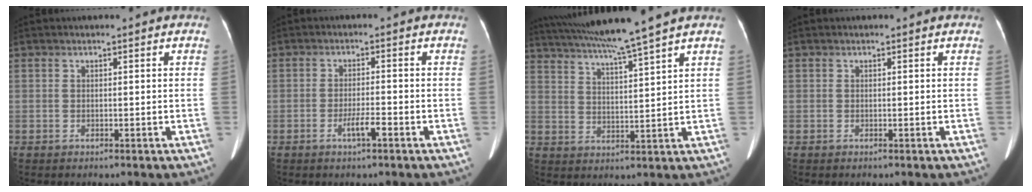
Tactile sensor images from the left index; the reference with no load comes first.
{"total": 2.9, "force": [-1.6, 0.2, 2.4], "torque": [-0.043, -0.001, -0.033]}
{"total": 11.8, "force": [9.9, -2.3, 6.0], "torque": [-0.105, 0.000, 0.161]}
{"total": 0.0}